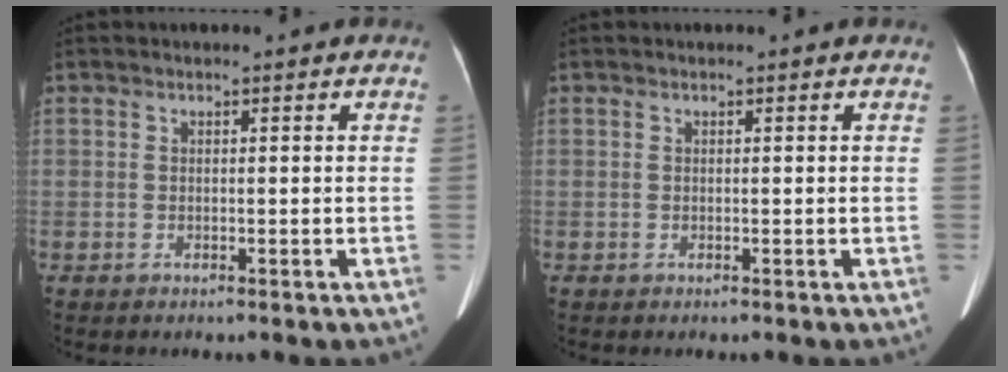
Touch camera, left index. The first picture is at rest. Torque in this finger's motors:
{"motor_torque": [0.03, 0.02, 0.01, 0.00]}